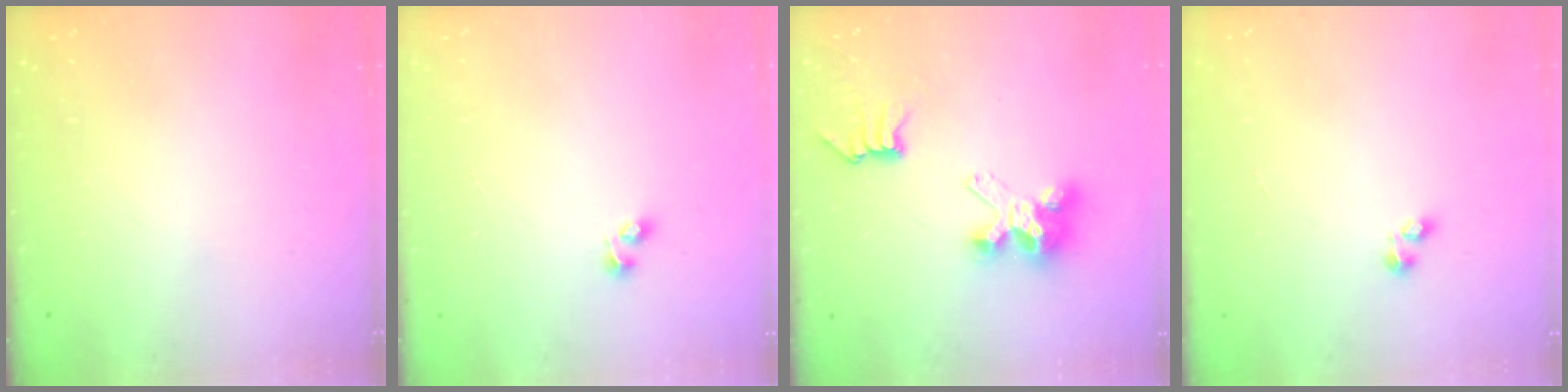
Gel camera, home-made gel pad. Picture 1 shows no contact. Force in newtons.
{"total": 2.6, "press": 2.3, "slide": 1.2}
{"total": 7.3, "press": 7.3, "slide": 0.2}
{"total": 1.6, "press": 1.5, "slide": 0.4}